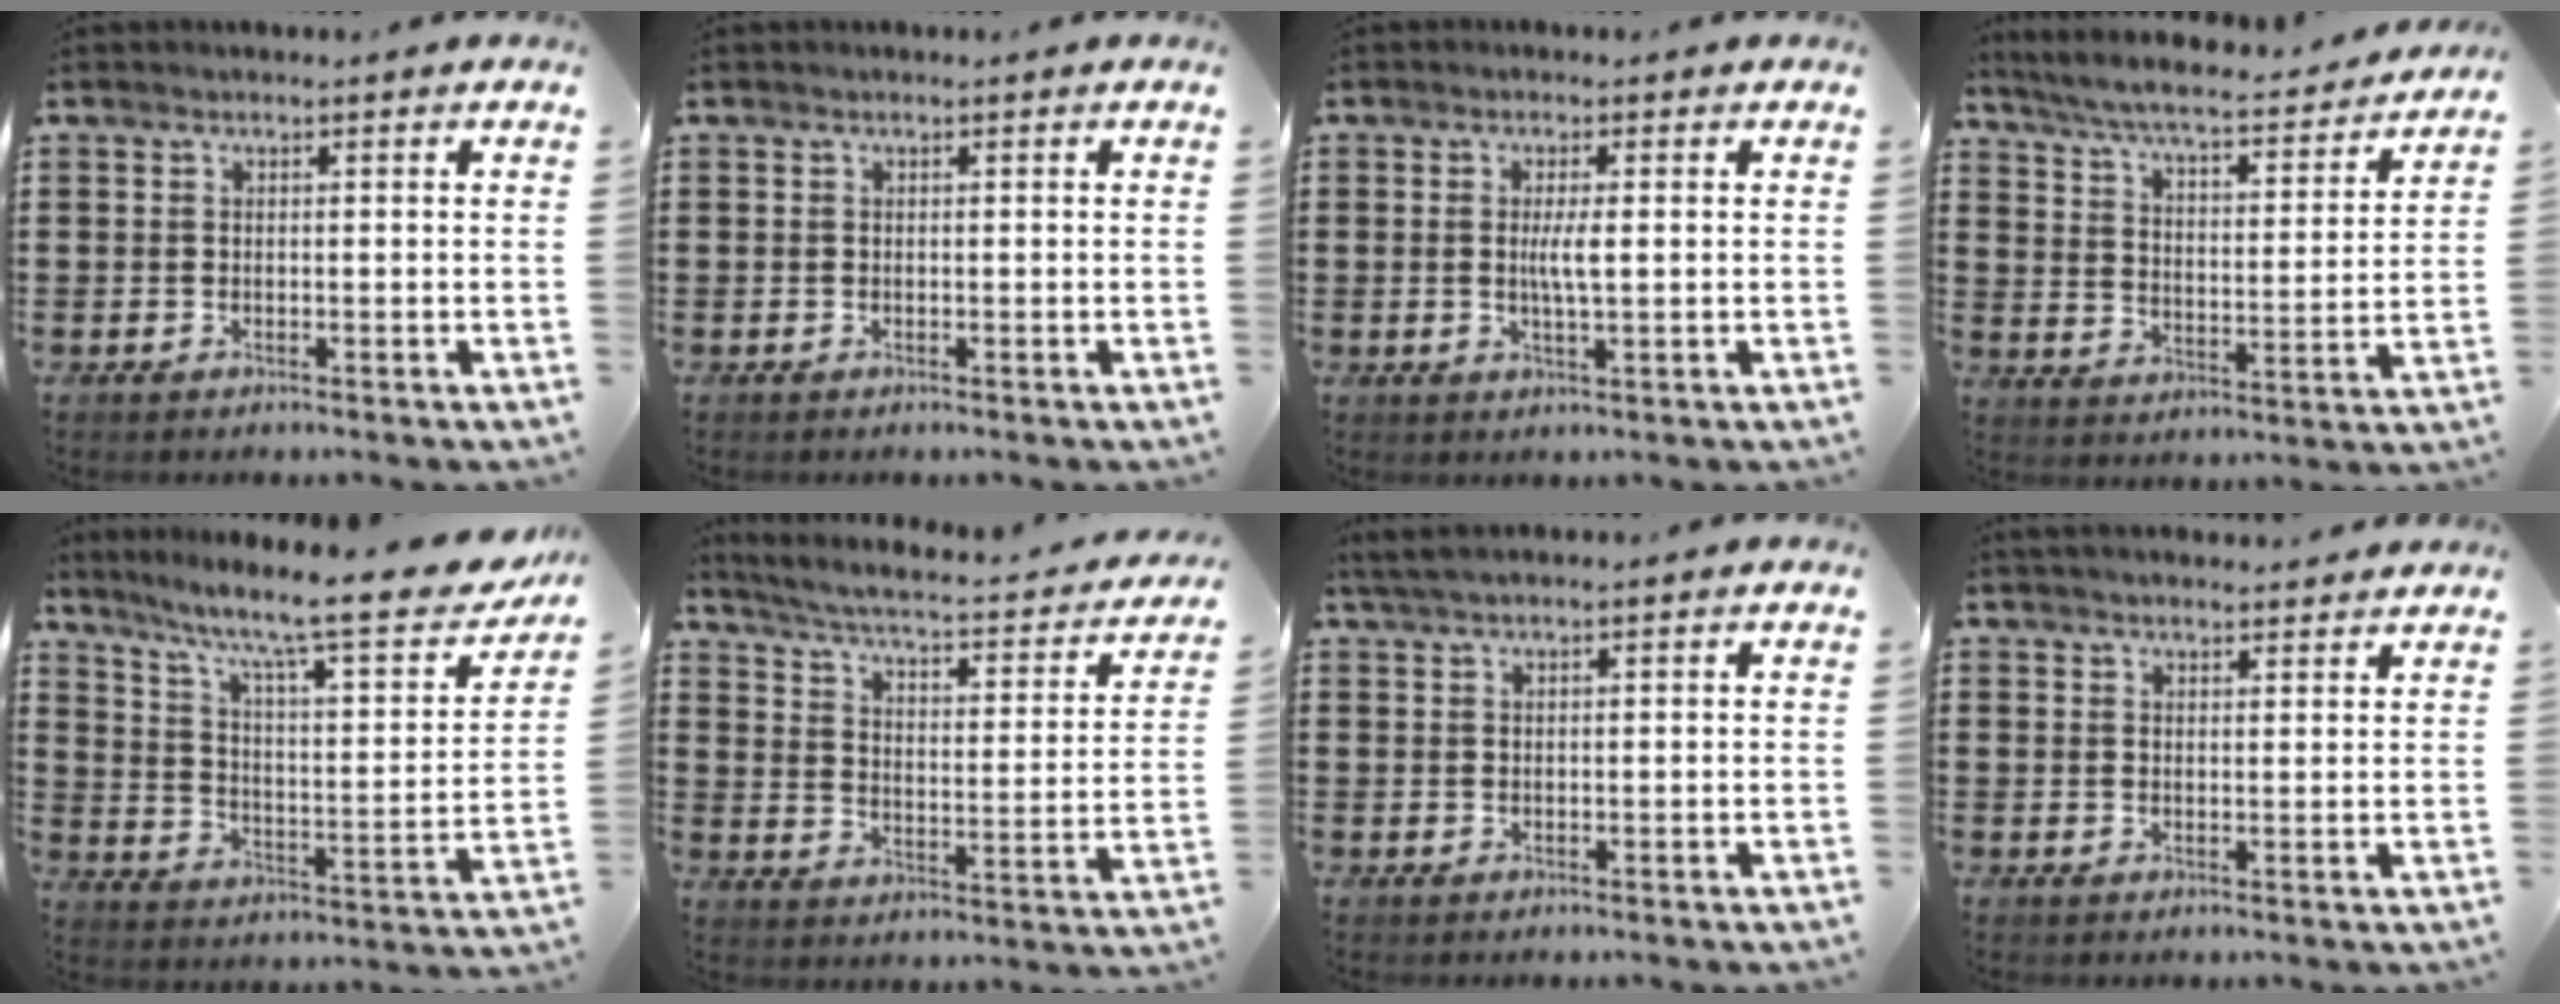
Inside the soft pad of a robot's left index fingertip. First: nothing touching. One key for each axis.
{"total": 0.0}
{"total": 3.2, "fx": 0.2, "fy": 0.4, "fz": 3.2, "tx": -0.060, "ty": -0.003, "tz": 0.002}
{"total": 5.7, "fx": 5.3, "fy": -0.1, "fz": 2.2, "tx": -0.067, "ty": -0.039, "tz": 0.084}
{"total": 10.6, "fx": 8.0, "fy": 1.3, "fz": 6.8, "tx": -0.138, "ty": -0.059, "tz": 0.121}
{"total": 3.3, "fx": 2.6, "fy": -0.1, "fz": 2.1, "tx": -0.059, "ty": -0.032, "tz": 0.031}
{"total": 1.6, "fx": 1.2, "fy": 0.0, "fz": 1.1, "tx": -0.023, "ty": 0.000, "tz": 0.024}
{"total": 2.1, "fx": 2.1, "fy": 0.3, "fz": 0.2, "tx": -0.010, "ty": -0.001, "tz": 0.041}